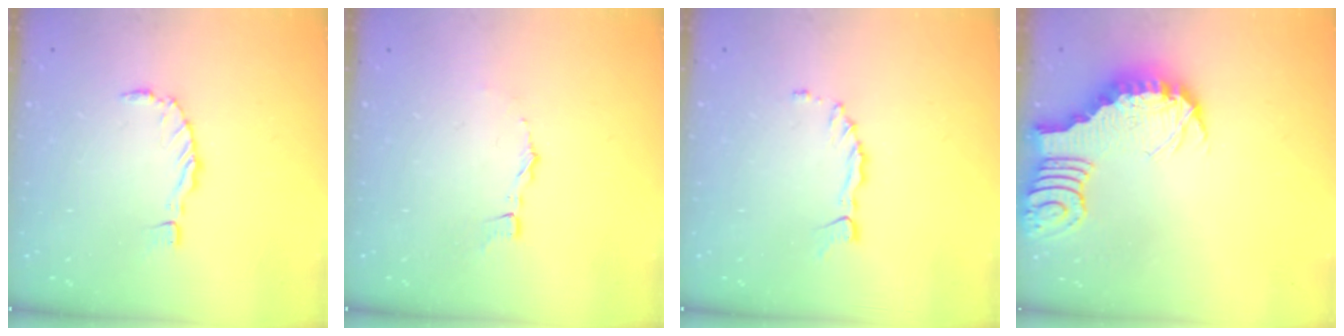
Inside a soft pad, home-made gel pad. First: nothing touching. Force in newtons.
{"total": 2.6, "press": 2.6, "slide": 0.2}
{"total": 1.3, "press": 1.3, "slide": 0.1}
{"total": 3.4, "press": 3.4, "slide": 0.4}